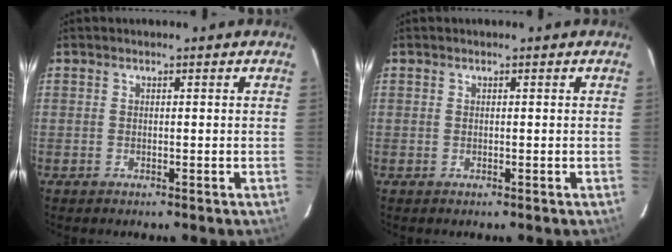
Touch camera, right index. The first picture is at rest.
{"total": 0.0}